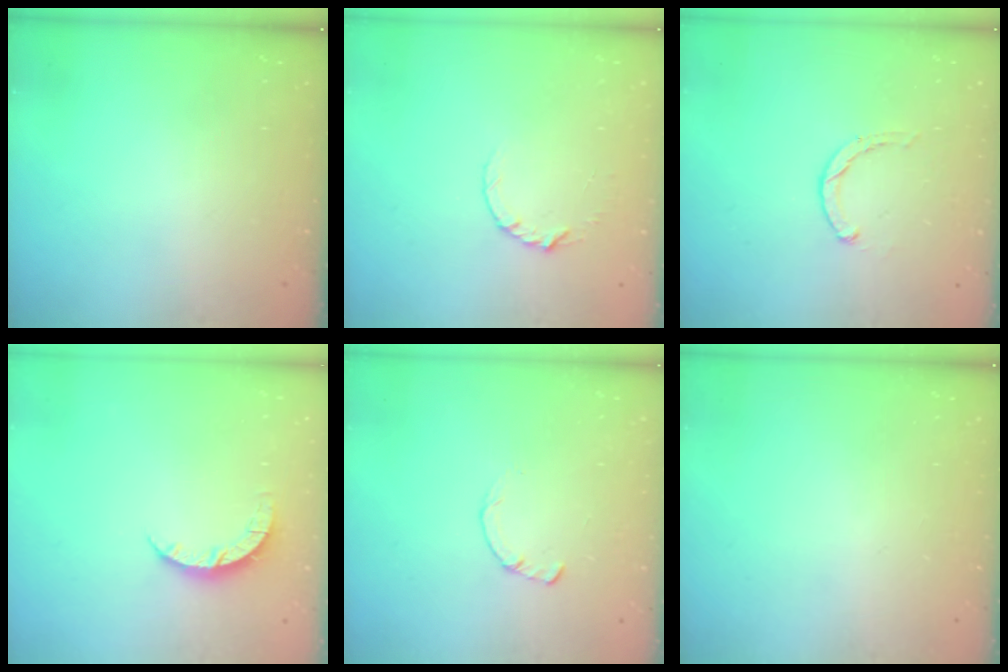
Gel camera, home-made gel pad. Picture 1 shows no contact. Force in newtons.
{"total": 3.7, "press": 3.7, "slide": 0.5}
{"total": 0.6, "press": 0.6, "slide": 0.2}
{"total": 4.4, "press": 4.4, "slide": 0.3}
{"total": 1.7, "press": 1.7, "slide": 0.2}
{"total": 0.0}